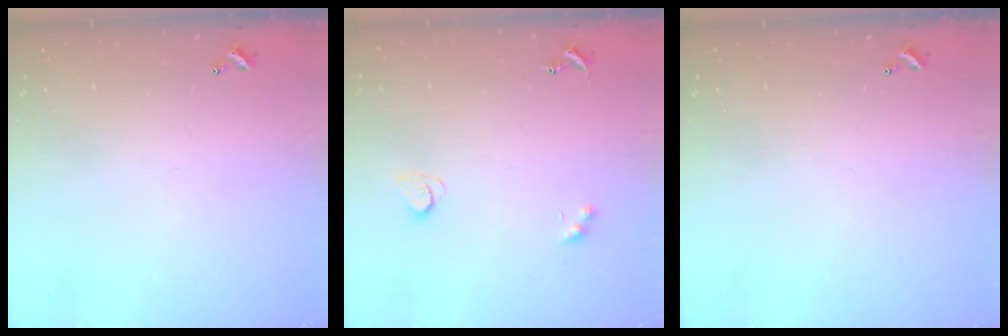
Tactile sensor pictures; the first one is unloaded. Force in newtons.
{"total": 2.0, "press": 1.9, "slide": 0.5}
{"total": 0.0}